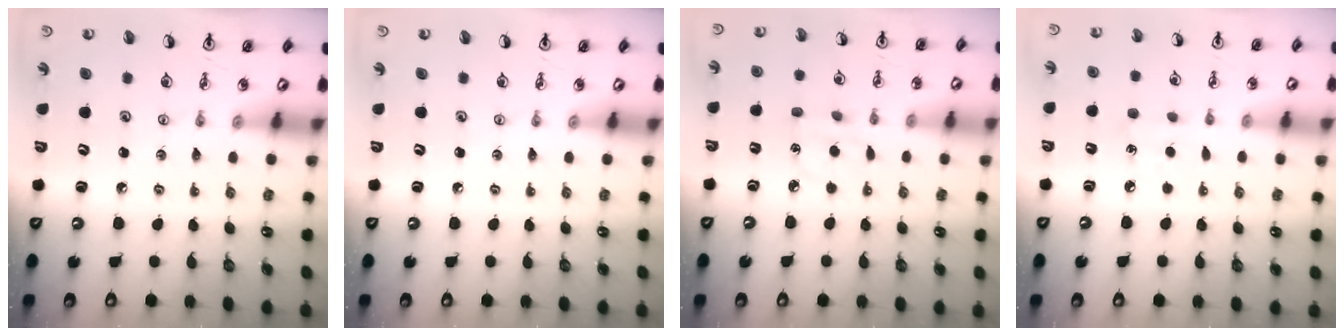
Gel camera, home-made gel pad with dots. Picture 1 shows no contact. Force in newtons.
{"total": 0.0}
{"total": 4.5, "press": 4.4, "slide": 0.6}
{"total": 5.2, "press": 5.2, "slide": 0.6}